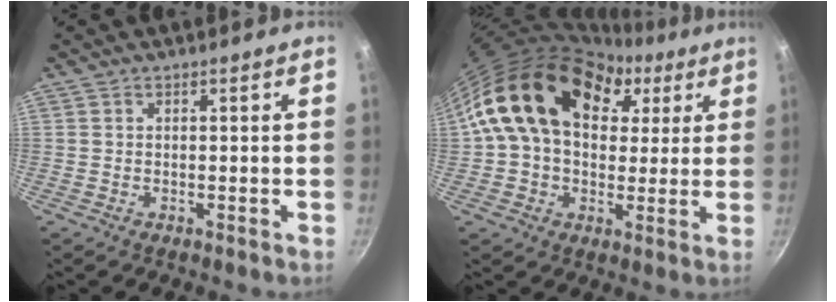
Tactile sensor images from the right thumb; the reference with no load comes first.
{"total": 22.3, "force": [7.2, 15.5, 14.3], "torque": [-0.227, 0.023, 0.110]}